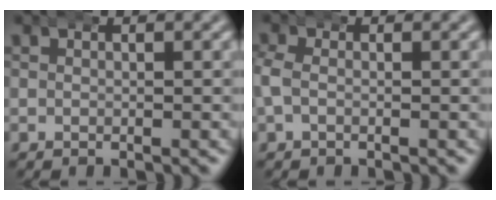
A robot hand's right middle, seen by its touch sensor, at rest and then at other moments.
{"total": 2.0, "force": [-0.4, 1.5, 1.2], "torque": [-0.036, 0.003, -0.011]}